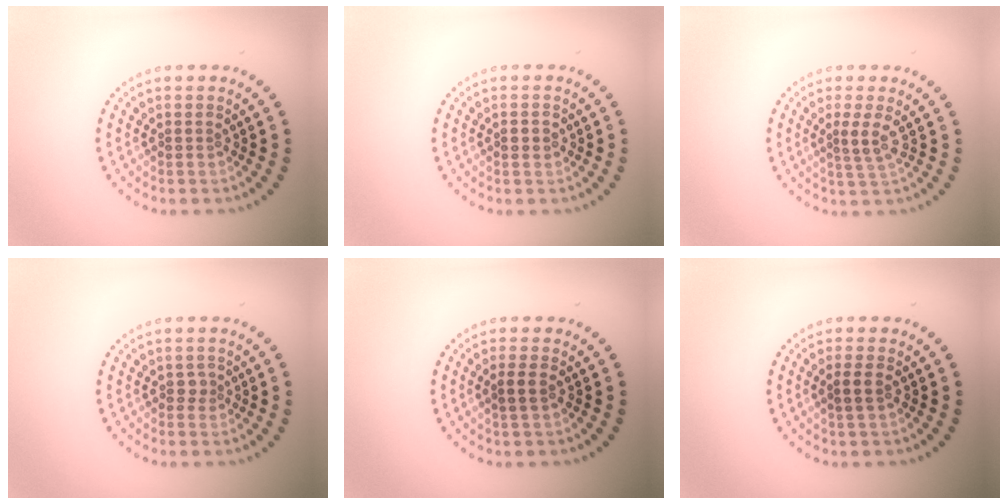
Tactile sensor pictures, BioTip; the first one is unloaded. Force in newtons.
{"total": 0.8, "press": 0.8, "slide": 0.1}
{"total": 2.0, "press": 1.4, "slide": 1.4}
{"total": 0.8, "press": 0.6, "slide": 0.6}
{"total": 1.2, "press": 1.2, "slide": 0.4}
{"total": 1.2, "press": 1.2, "slide": 0.4}